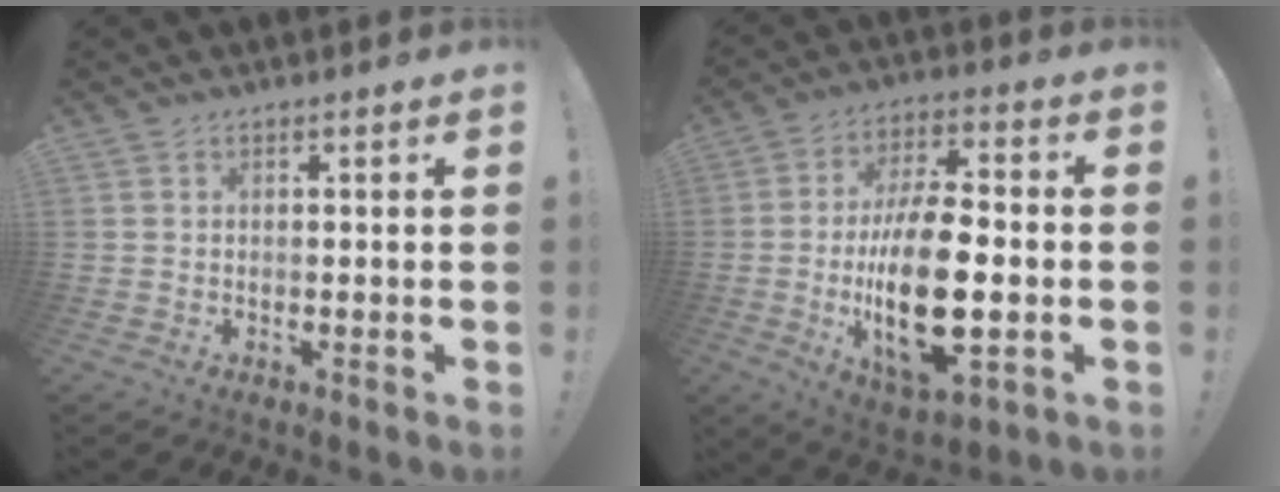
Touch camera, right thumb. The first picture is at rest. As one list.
[{"total": 21.3, "force": [-3.7, 9.2, 18.9], "torque": [-0.348, -0.001, -0.058]}]